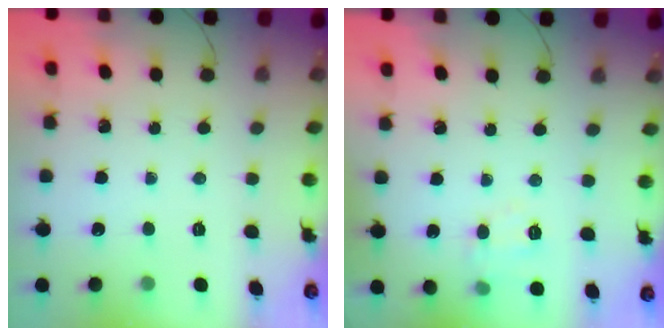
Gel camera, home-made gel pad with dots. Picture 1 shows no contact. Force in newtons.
{"total": 5.5, "press": 5.3, "slide": 1.3}